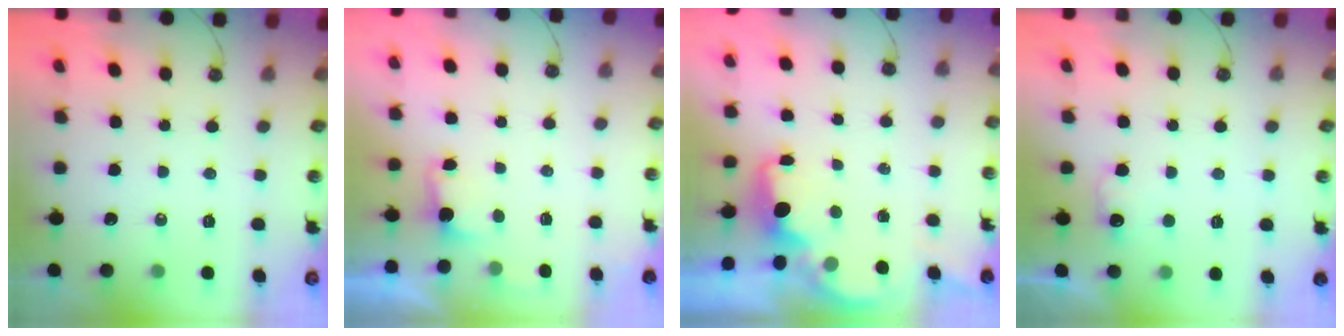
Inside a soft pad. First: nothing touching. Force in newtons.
{"total": 1.4, "press": 1.1, "slide": 0.9}
{"total": 2.1, "press": 2.0, "slide": 0.7}
{"total": 5.2, "press": 5.0, "slide": 1.3}